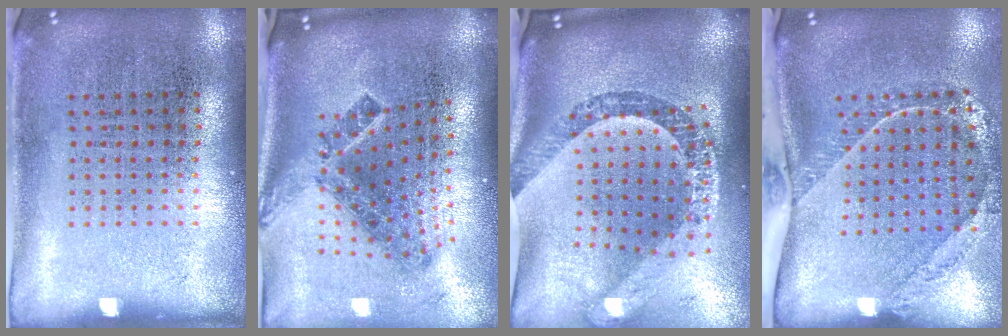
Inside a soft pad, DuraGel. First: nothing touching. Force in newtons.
{"total": 2.1, "press": 1.3, "slide": 1.6}
{"total": 3.6, "press": 2.5, "slide": 2.6}
{"total": 2.1, "press": 1.6, "slide": 1.3}